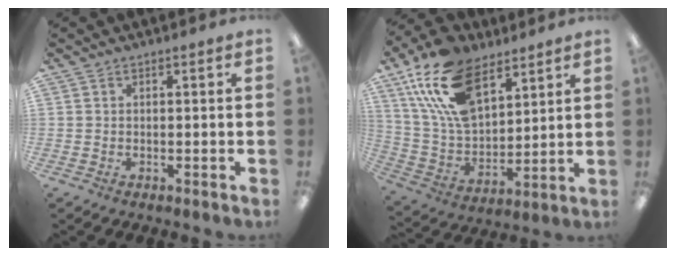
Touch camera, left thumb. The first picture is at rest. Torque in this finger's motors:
{"motor_torque": [0.64, 0.76, 1.39, -1.38, 0.20]}